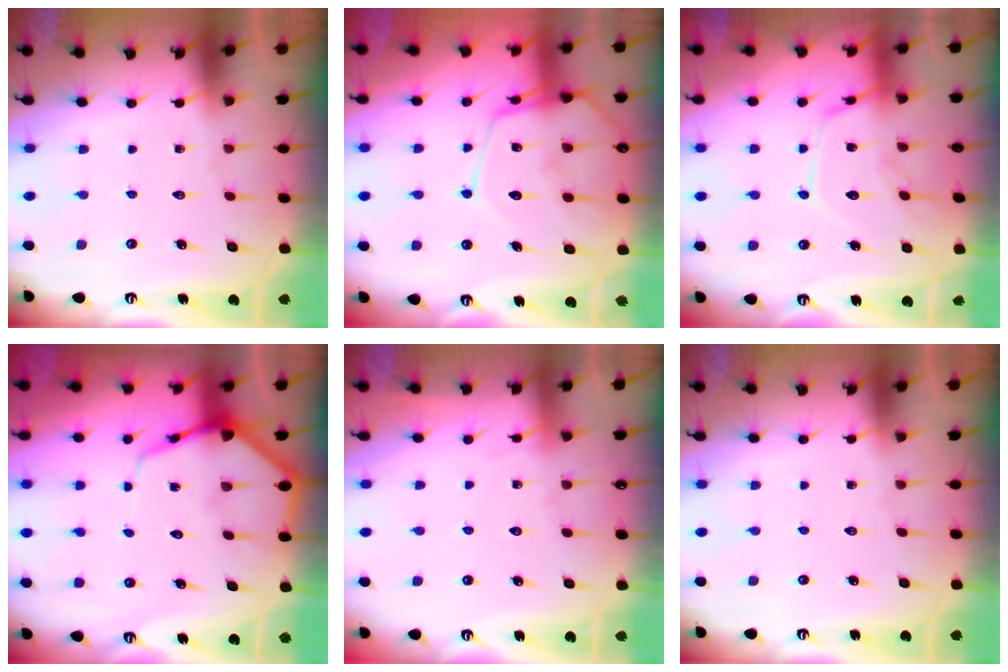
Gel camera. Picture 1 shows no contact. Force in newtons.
{"total": 14.6, "press": 14.6, "slide": 1.3}
{"total": 13.2, "press": 13.1, "slide": 1.2}
{"total": 7.3, "press": 7.3, "slide": 0.6}
{"total": 3.6, "press": 3.5, "slide": 0.6}
{"total": 0.0}